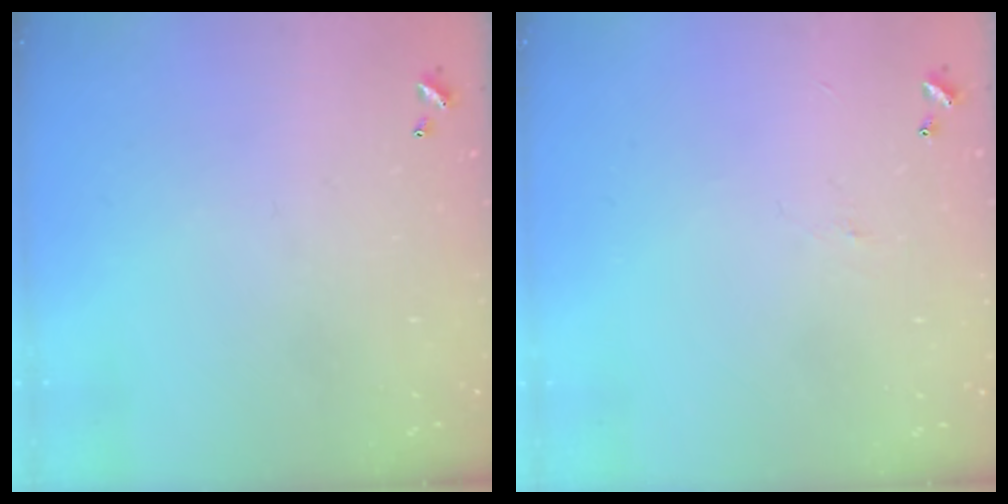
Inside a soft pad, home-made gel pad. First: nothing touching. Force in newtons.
{"total": 1.8, "press": 1.7, "slide": 0.6}